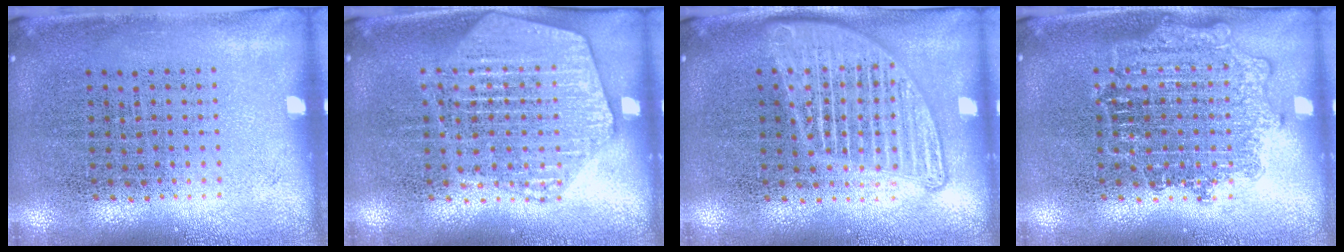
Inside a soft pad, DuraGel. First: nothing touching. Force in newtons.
{"total": 1.8, "press": 1.8, "slide": 0.2}
{"total": 1.8, "press": 1.8, "slide": 0.3}
{"total": 2.6, "press": 2.6, "slide": 0.4}